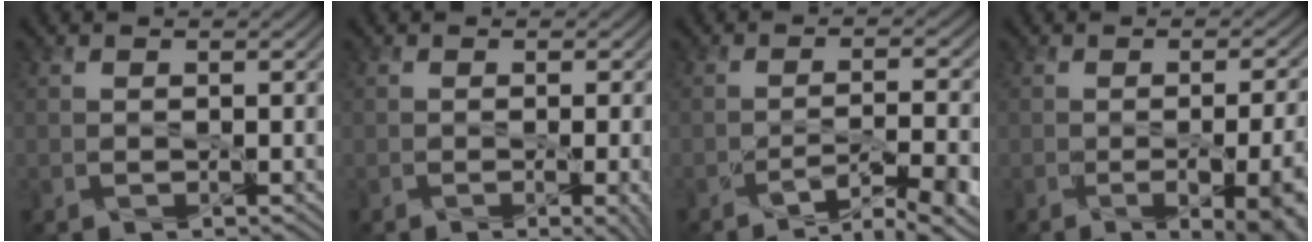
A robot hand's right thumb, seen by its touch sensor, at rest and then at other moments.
{"total": 4.0, "force": [-1.0, 1.2, 3.7], "torque": [-0.045, -0.007, -0.006]}
{"total": 8.4, "force": [-5.9, 1.7, 5.7], "torque": [-0.091, 0.004, -0.077]}
{"total": 11.4, "force": [-3.9, 4.6, 9.7], "torque": [-0.085, -0.018, -0.028]}